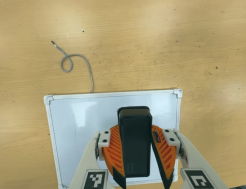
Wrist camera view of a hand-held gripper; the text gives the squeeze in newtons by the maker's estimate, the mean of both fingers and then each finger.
{"total": 9.5, "left": 9.7, "right": 9.3}